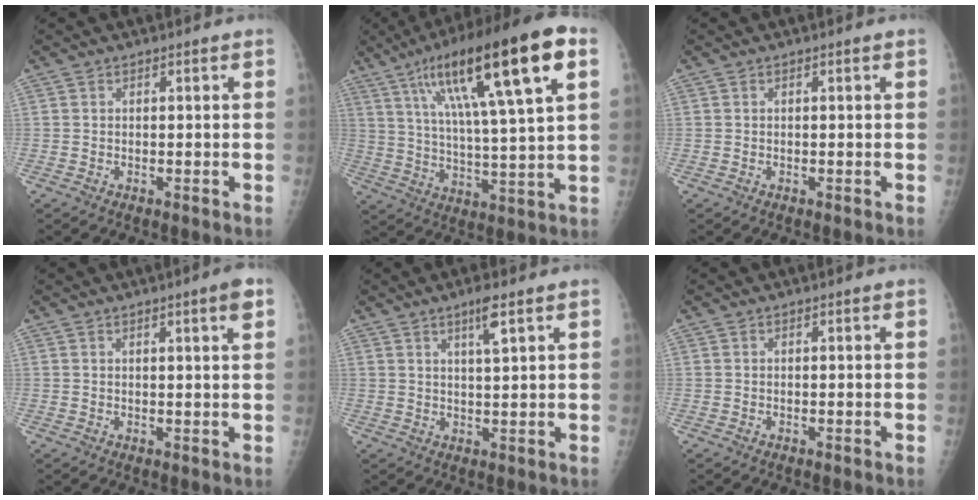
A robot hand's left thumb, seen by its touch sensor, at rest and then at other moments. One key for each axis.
{"total": 23.1, "fx": 10.3, "fy": 4.1, "fz": 20.3, "tx": -0.330, "ty": -0.001, "tz": 0.166}
{"total": 0.0}
{"total": 3.1, "fx": 1.6, "fy": 0.0, "fz": 2.7, "tx": -0.037, "ty": -0.007, "tz": 0.023}
{"total": 4.3, "fx": 2.4, "fy": 0.5, "fz": 3.5, "tx": -0.062, "ty": -0.013, "tz": 0.044}
{"total": 0.0}